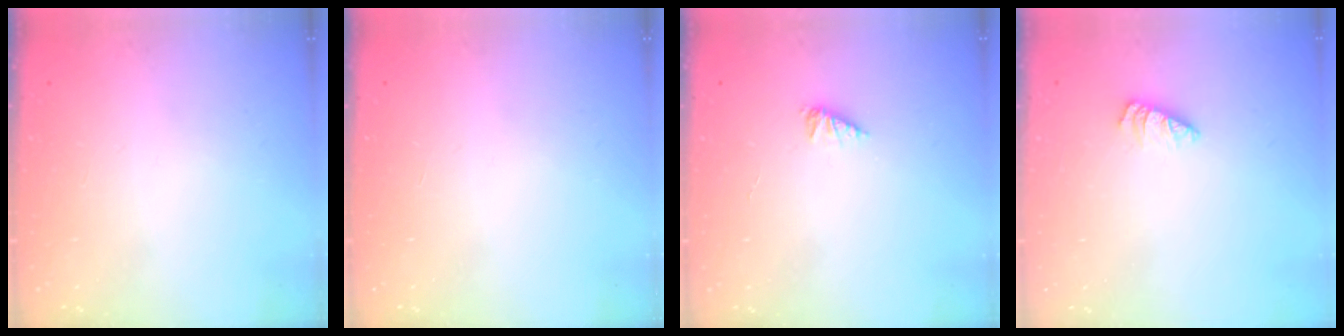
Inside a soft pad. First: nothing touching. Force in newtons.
{"total": 0.0}
{"total": 2.1, "press": 2.1, "slide": 0.3}
{"total": 1.1, "press": 1.1, "slide": 0.1}